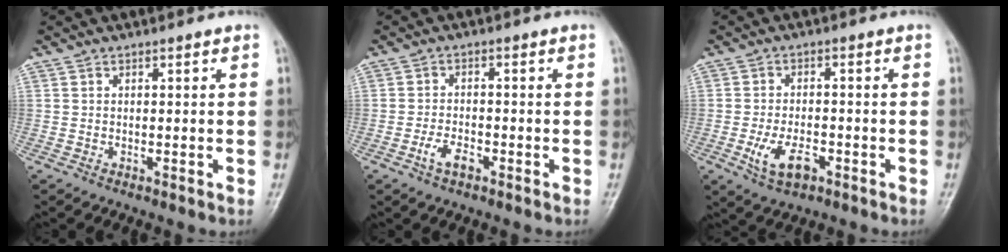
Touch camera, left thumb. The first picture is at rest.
{"total": 3.6, "force": [-1.9, 1.9, 2.5], "torque": [-0.047, 0.014, -0.036]}
{"total": 6.4, "force": [-2.6, 3.4, 4.7], "torque": [-0.088, 0.009, -0.042]}